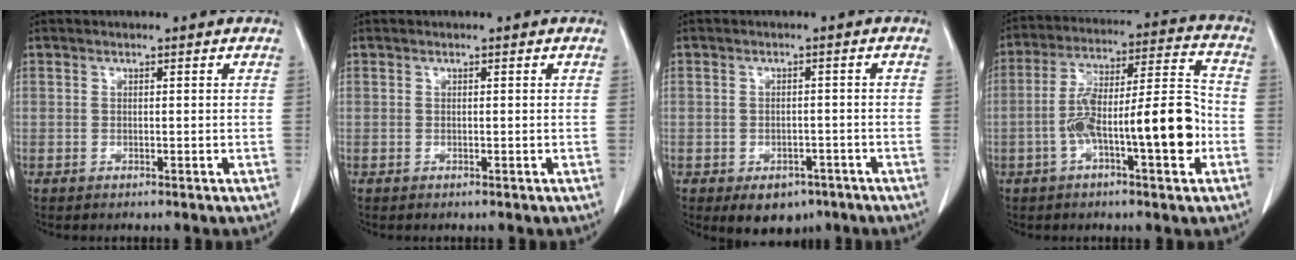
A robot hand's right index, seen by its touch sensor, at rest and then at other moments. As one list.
[{"total": 0.0}, {"total": 5.4, "force": [-3.3, 3.5, 2.3], "torque": [-0.022, 0.003, -0.037]}, {"total": 15.2, "force": [-4.1, 2.7, 14.4], "torque": [-0.242, 0.029, -0.063]}]